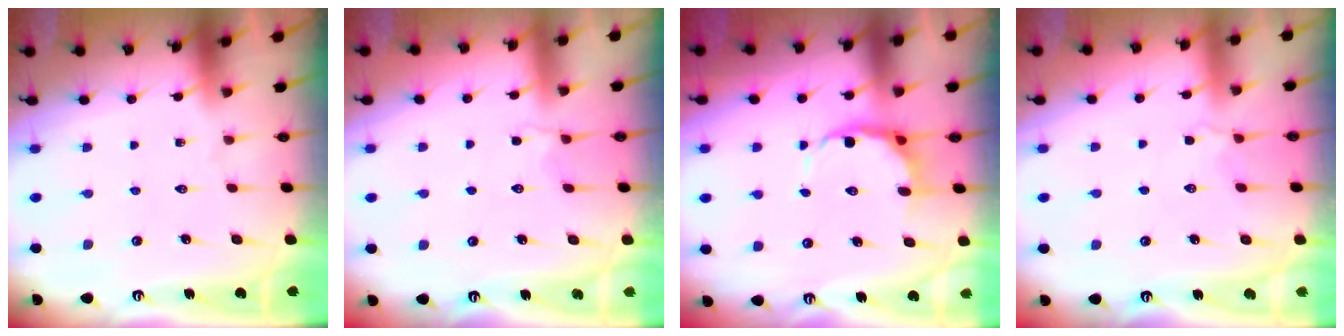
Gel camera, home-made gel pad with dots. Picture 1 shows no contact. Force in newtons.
{"total": 2.3, "press": 2.0, "slide": 1.2}
{"total": 6.7, "press": 6.3, "slide": 2.4}
{"total": 1.3, "press": 1.2, "slide": 0.5}